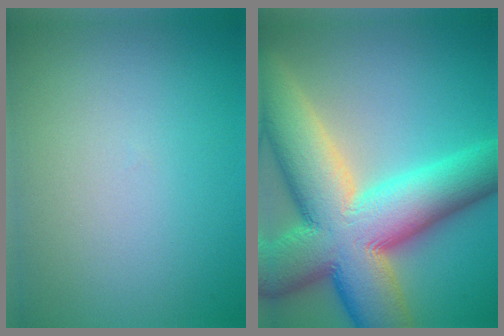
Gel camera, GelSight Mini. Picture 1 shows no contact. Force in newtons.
{"total": 17.3, "press": 17.3, "slide": 0.9}